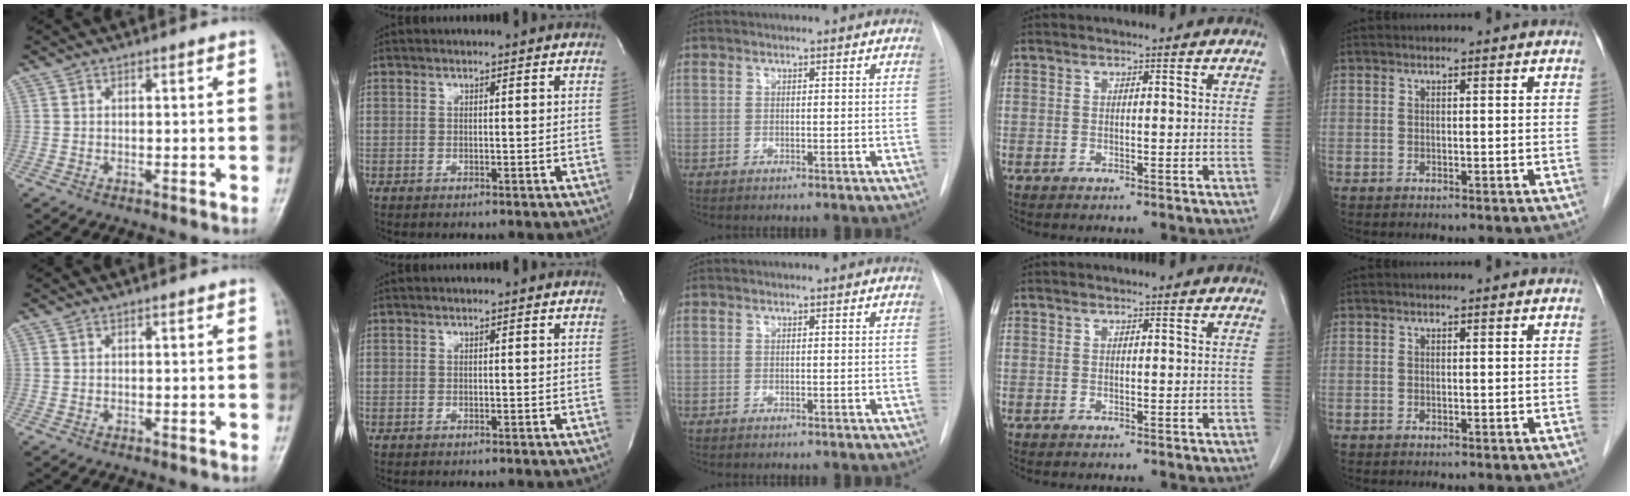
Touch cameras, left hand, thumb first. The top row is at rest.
{}